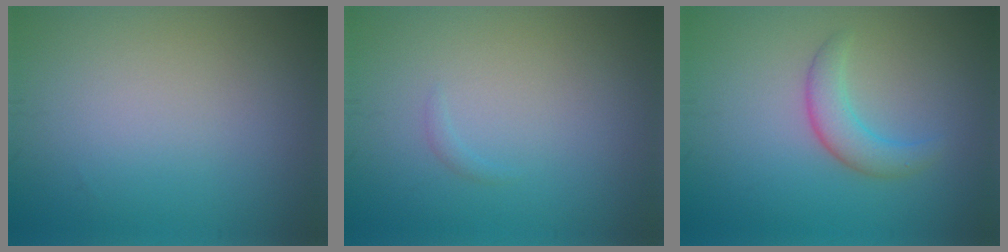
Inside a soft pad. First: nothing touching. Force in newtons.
{"total": 0.5, "press": 0.5, "slide": 0.1}
{"total": 2.7, "press": 2.7, "slide": 0.1}